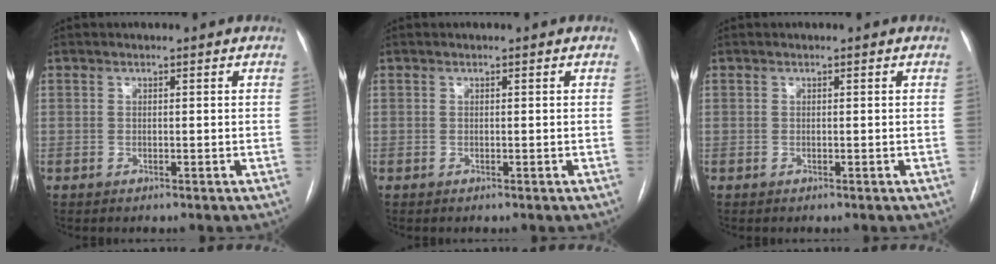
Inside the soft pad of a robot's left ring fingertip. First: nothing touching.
{"total": 0.0}
{"total": 0.0}